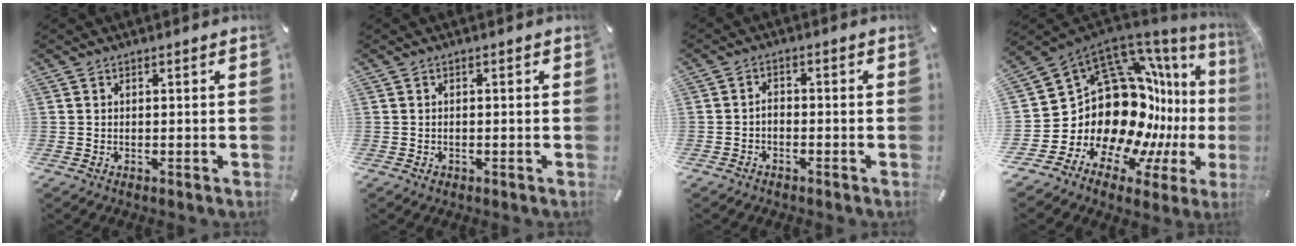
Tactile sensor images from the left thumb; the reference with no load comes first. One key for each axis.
{"total": 0.9, "fx": -0.3, "fy": 0.8, "fz": 0.4, "tx": -0.008, "ty": 0.003, "tz": -0.008}
{"total": 2.2, "fx": -1.3, "fy": 1.5, "fz": 1.1, "tx": -0.023, "ty": 0.009, "tz": -0.027}
{"total": 24.0, "fx": 1.2, "fy": 17.1, "fz": 16.8, "tx": -0.230, "ty": -0.122, "tz": 0.093}